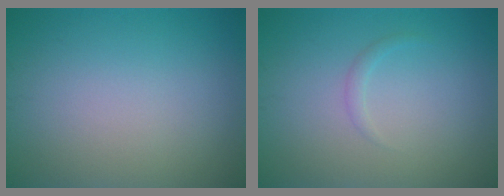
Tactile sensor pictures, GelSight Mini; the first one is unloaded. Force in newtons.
{"total": 0.7, "press": 0.7, "slide": 0.1}